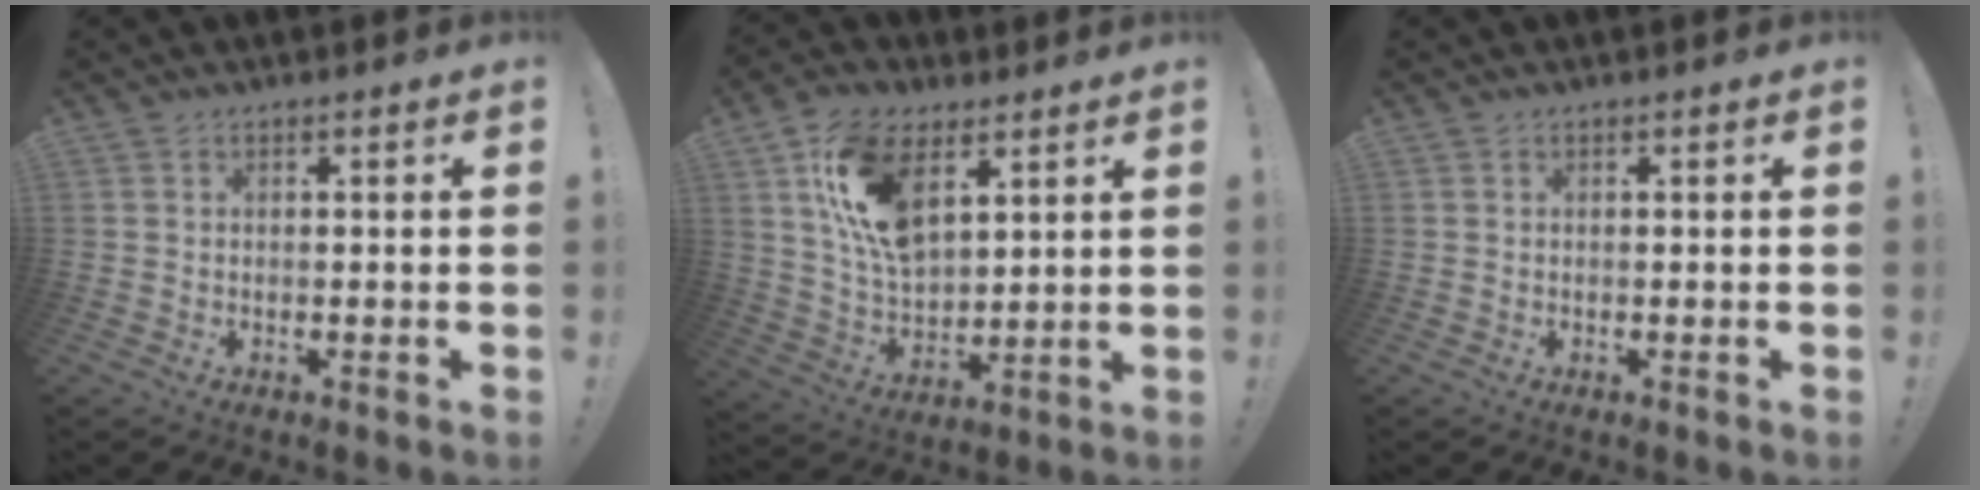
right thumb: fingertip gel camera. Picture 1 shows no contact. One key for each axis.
{"total": 16.7, "fx": 7.9, "fy": 9.8, "fz": 11.0, "tx": -0.218, "ty": -0.029, "tz": 0.145}
{"total": 0.0}